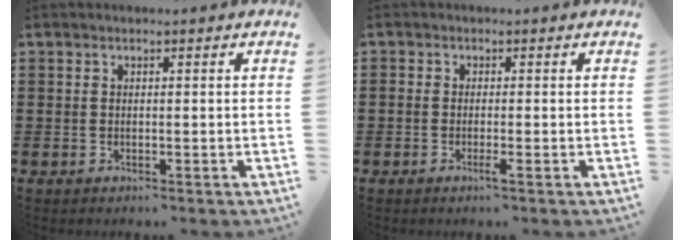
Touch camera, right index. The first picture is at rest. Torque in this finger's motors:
{"motor_torque": [0.30, 0.23, 0.08, 0.02]}